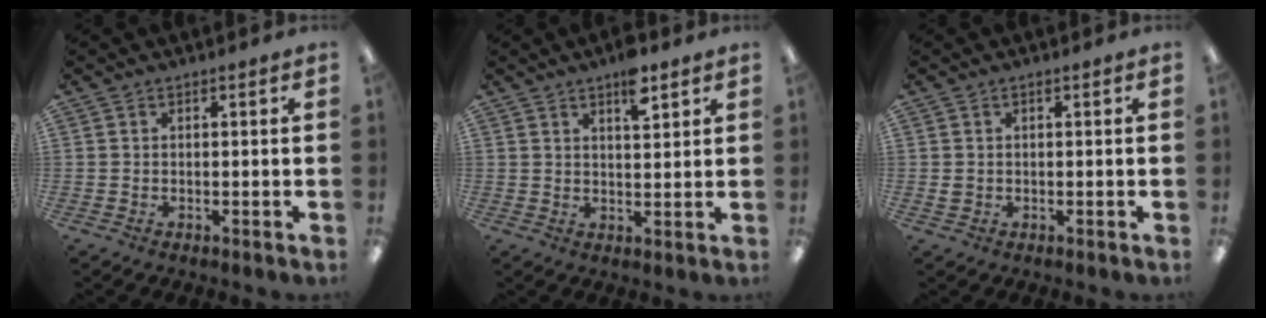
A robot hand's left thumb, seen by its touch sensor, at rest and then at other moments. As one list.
[{"total": 6.5, "force": [4.4, 2.4, 4.2], "torque": [-0.053, -0.024, 0.070]}, {"total": 1.1, "force": [0.1, 0.9, 0.6], "torque": [-0.012, 0.005, 0.001]}]